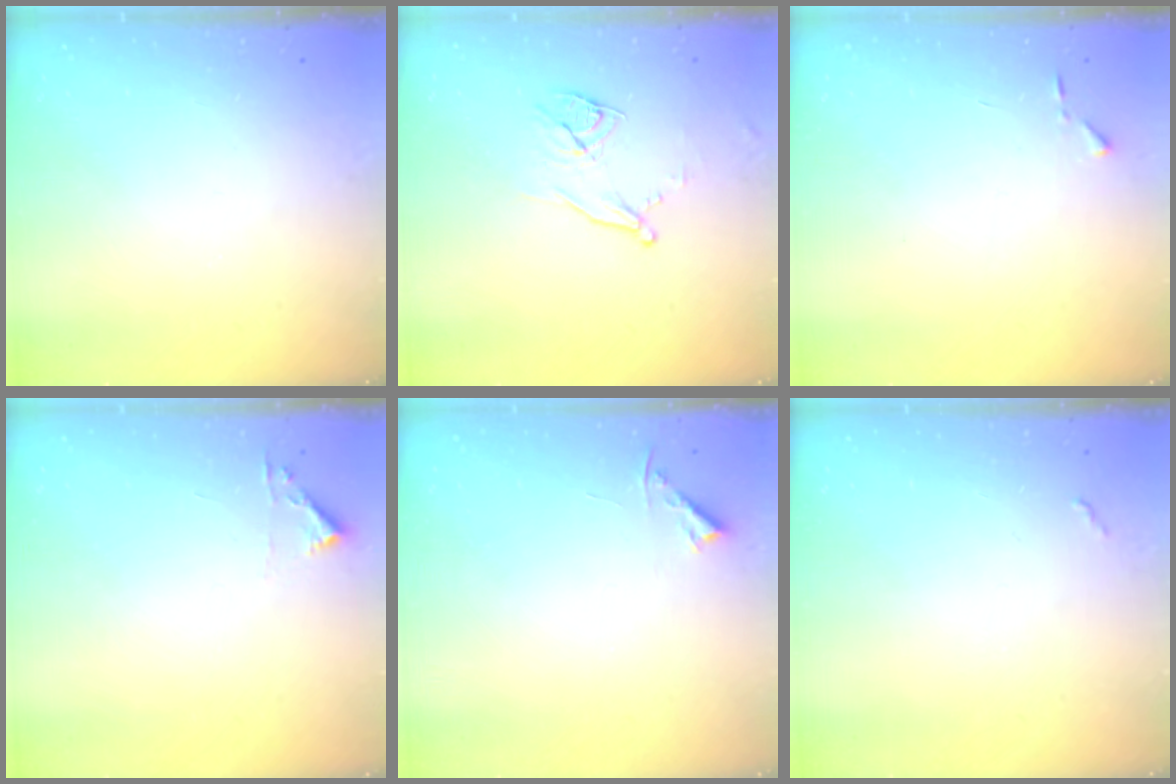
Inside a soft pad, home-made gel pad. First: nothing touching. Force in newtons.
{"total": 9.7, "press": 9.2, "slide": 3.0}
{"total": 3.9, "press": 3.9, "slide": 0.5}
{"total": 3.3, "press": 3.3, "slide": 0.4}
{"total": 3.8, "press": 3.8, "slide": 0.6}
{"total": 2.8, "press": 2.8, "slide": 0.4}